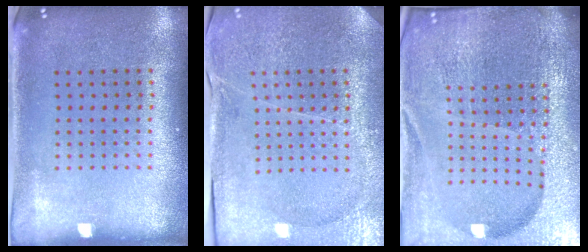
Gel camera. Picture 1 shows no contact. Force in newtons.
{"total": 3.7, "press": 3.5, "slide": 1.0}
{"total": 6.9, "press": 5.9, "slide": 3.6}